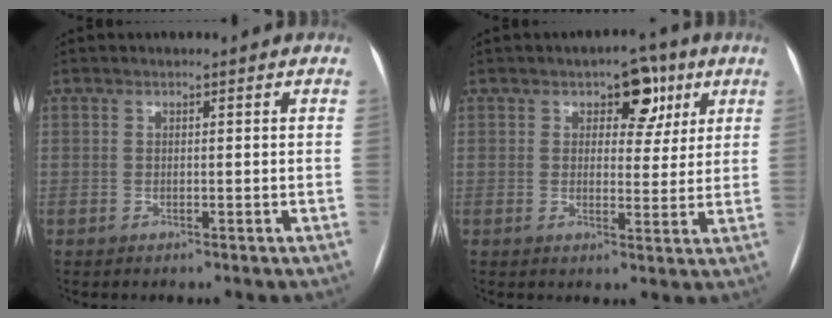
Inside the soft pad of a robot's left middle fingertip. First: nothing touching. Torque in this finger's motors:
{"motor_torque": [0.49, -0.45, 0.06, 0.00]}